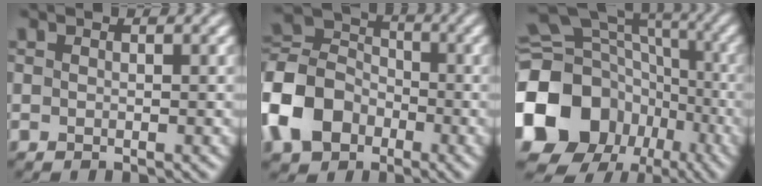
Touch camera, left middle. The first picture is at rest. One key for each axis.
{"total": 7.4, "fx": -2.8, "fy": 5.9, "fz": 3.4, "tx": -0.069, "ty": 0.019, "tz": -0.075}
{"total": 16.7, "fx": -5.5, "fy": 14.4, "fz": 6.5, "tx": -0.150, "ty": 0.002, "tz": -0.119}